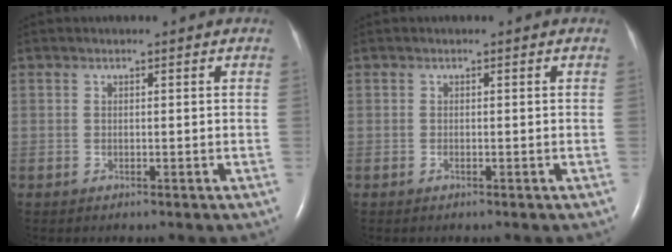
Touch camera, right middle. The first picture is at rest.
{"total": 0.0}